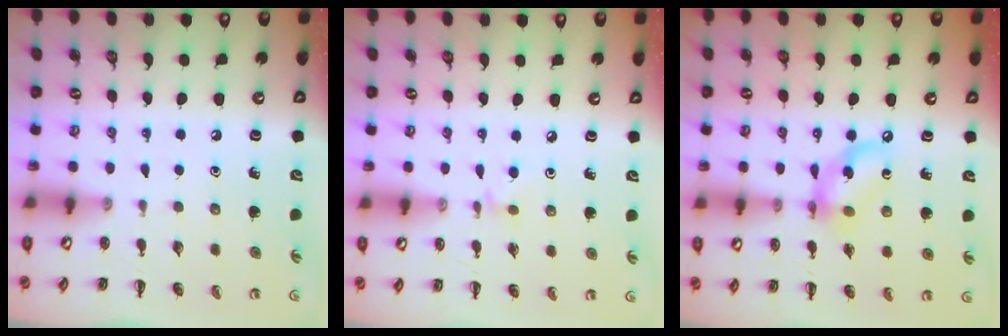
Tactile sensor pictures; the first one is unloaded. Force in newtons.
{"total": 2.7, "press": 2.5, "slide": 1.0}
{"total": 10.9, "press": 10.6, "slide": 2.1}